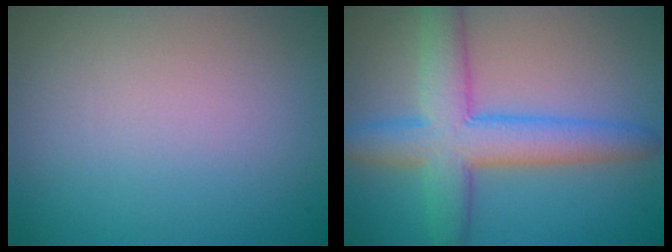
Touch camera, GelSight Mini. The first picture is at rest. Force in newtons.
{"total": 6.8, "press": 6.8, "slide": 0.2}